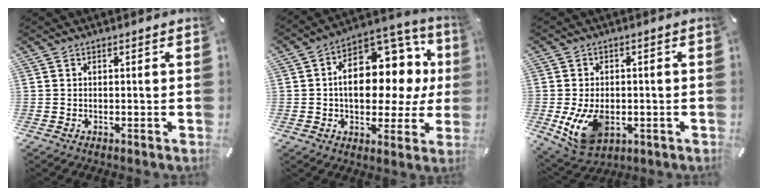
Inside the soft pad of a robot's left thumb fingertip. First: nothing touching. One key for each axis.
{"total": 16.4, "fx": 1.6, "fy": 11.1, "fz": 12.0, "tx": -0.170, "ty": -0.019, "tz": 0.030}
{"total": 10.9, "fx": -2.4, "fy": 7.5, "fz": 7.5, "tx": -0.140, "ty": -0.005, "tz": -0.040}